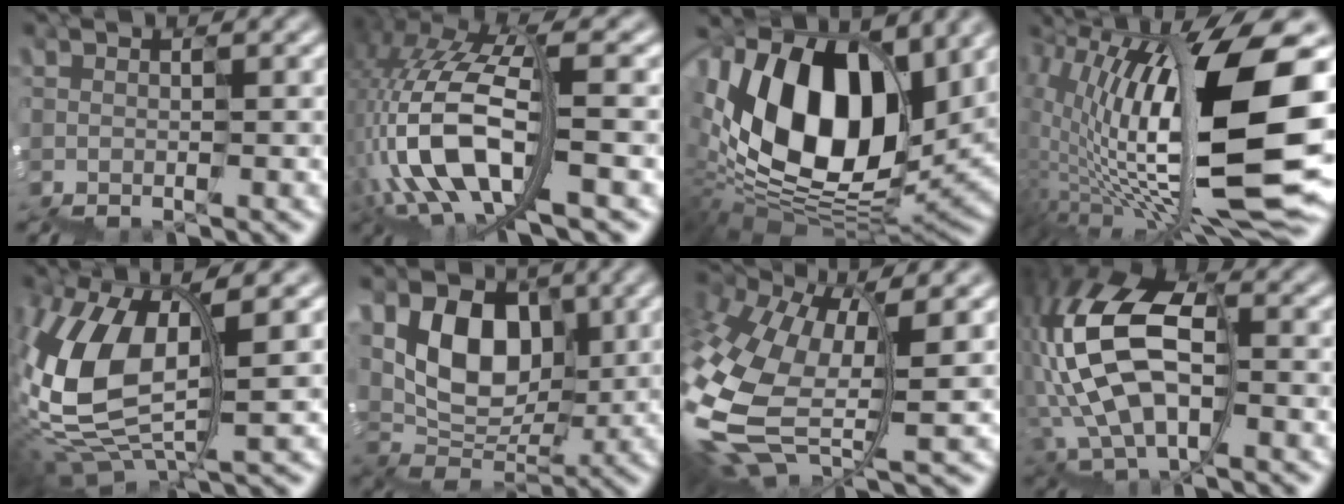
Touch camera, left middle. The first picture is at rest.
{"total": 11.1, "force": [-3.2, 4.8, 9.4], "torque": [-0.243, 0.013, -0.053]}
{"total": 13.3, "force": [3.4, 7.7, 10.3], "torque": [-0.195, 0.025, 0.046]}
{"total": 15.0, "force": [2.6, 6.2, 13.5], "torque": [-0.255, 0.016, 0.057]}
{"total": 9.2, "force": [0.0, 4.9, 7.8], "torque": [-0.218, -0.007, 0.005]}
{"total": 5.1, "force": [2.2, 4.1, 2.2], "torque": [-0.045, 0.002, 0.035]}
{"total": 10.5, "force": [-1.2, 6.0, 8.6], "torque": [-0.249, -0.026, -0.009]}
{"total": 8.0, "force": [-1.0, 4.7, 6.3], "torque": [-0.168, 0.025, -0.027]}